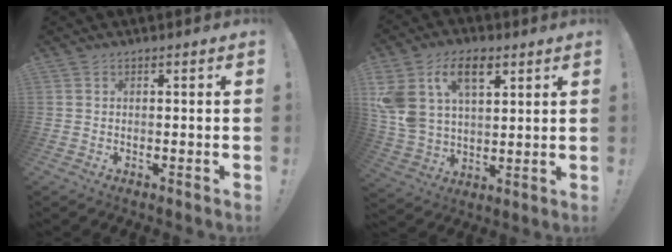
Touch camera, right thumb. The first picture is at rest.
{"total": 15.5, "force": [7.4, 9.7, 9.6], "torque": [-0.196, -0.023, 0.135]}